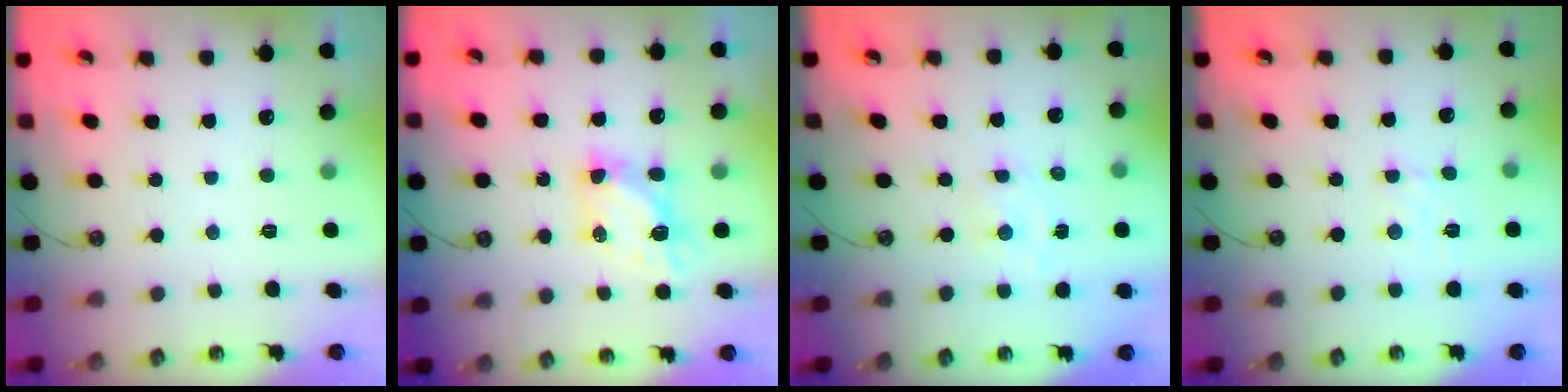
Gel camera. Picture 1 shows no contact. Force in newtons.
{"total": 6.0, "press": 6.0, "slide": 0.3}
{"total": 2.6, "press": 2.6, "slide": 0.1}
{"total": 1.6, "press": 1.5, "slide": 0.5}